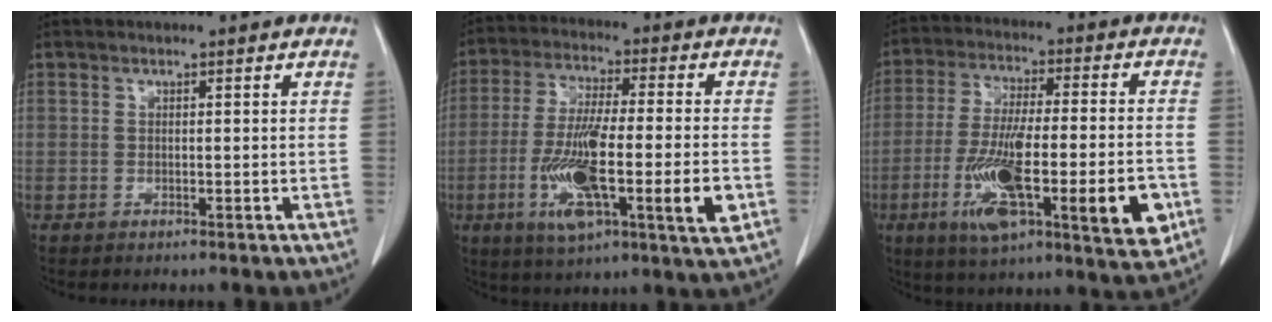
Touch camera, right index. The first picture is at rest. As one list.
[{"total": 17.2, "force": [-4.6, 2.1, 16.5], "torque": [-0.288, -0.018, -0.075]}, {"total": 20.6, "force": [-6.6, 3.7, 19.2], "torque": [-0.301, -0.019, -0.100]}]